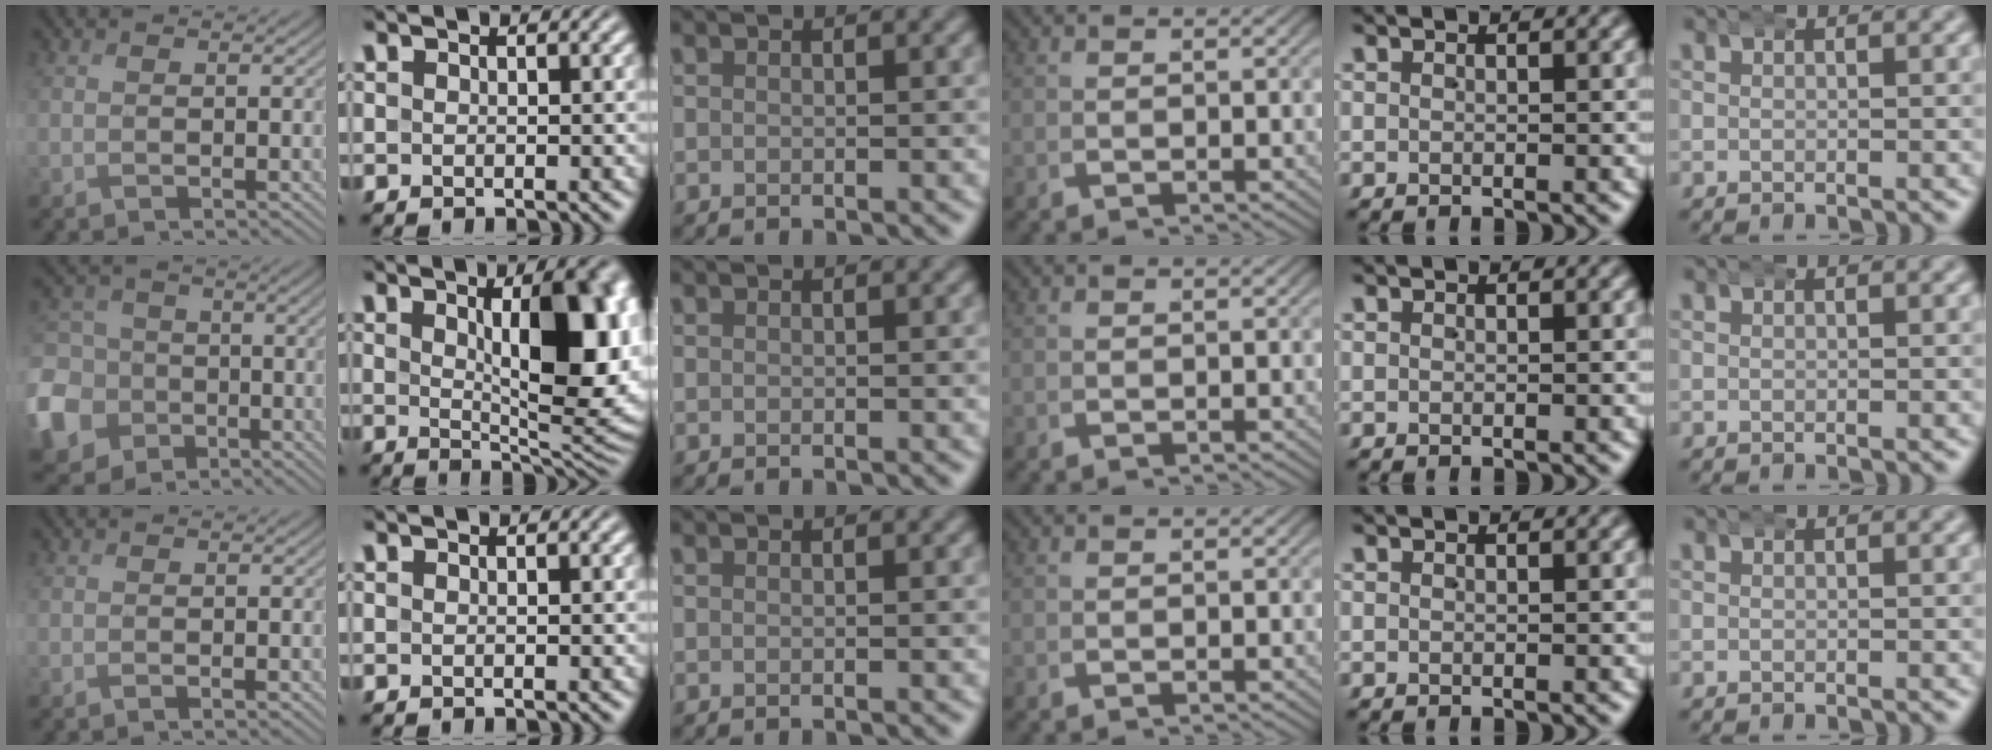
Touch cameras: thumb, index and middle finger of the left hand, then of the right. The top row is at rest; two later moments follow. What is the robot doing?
{"motion": "wrap", "object": "aluminum foil"}